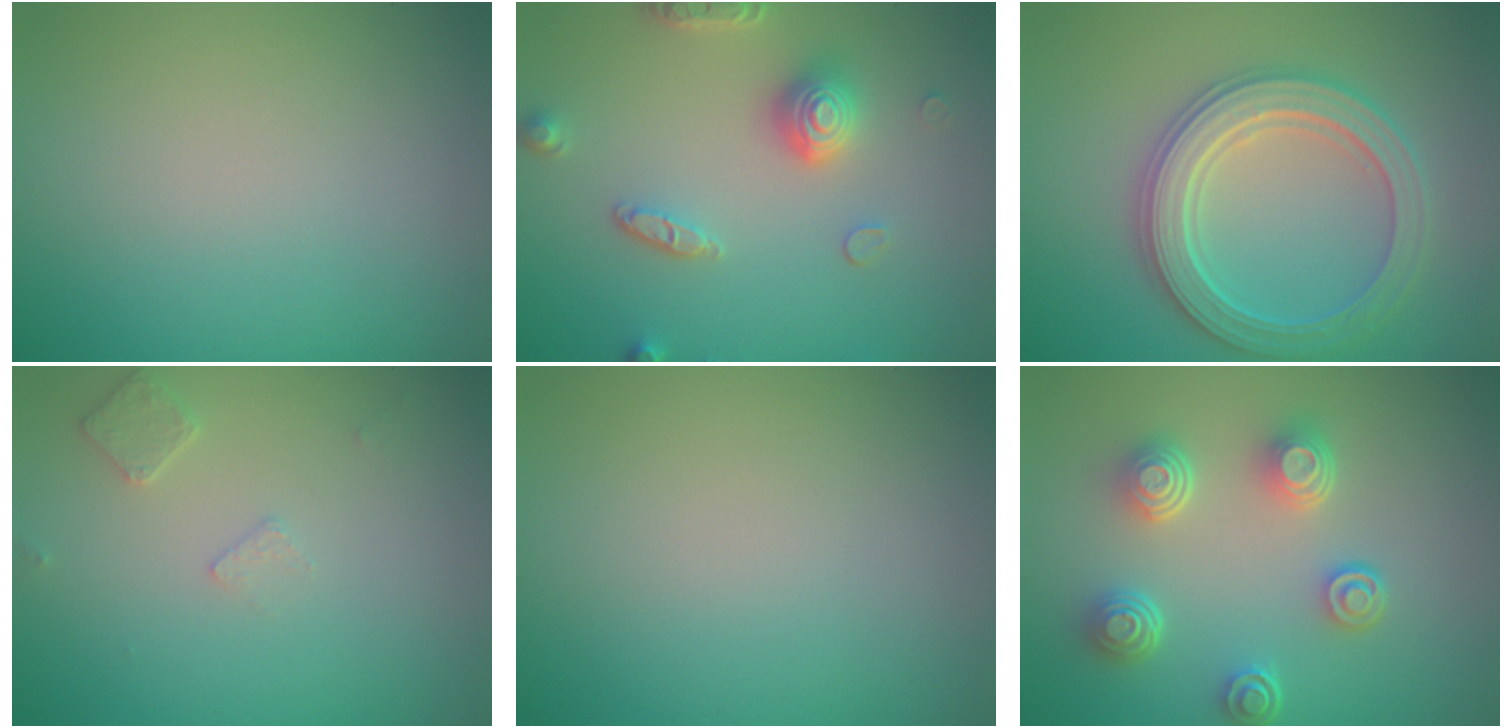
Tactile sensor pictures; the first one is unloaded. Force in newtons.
{"total": 4.0, "press": 3.5, "slide": 2.1}
{"total": 5.4, "press": 5.3, "slide": 0.8}
{"total": 1.5, "press": 1.4, "slide": 0.3}
{"total": 0.0}
{"total": 4.7, "press": 3.6, "slide": 3.1}